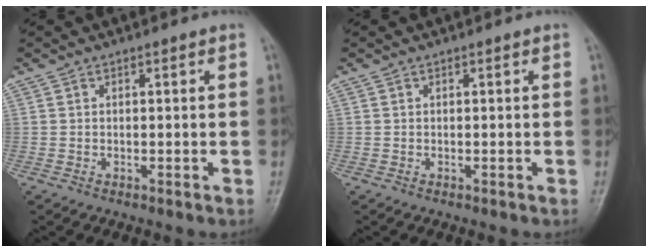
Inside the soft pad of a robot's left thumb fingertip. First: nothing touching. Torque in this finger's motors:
{"motor_torque": [0.00, 0.00, 0.00, 0.00, 0.00]}